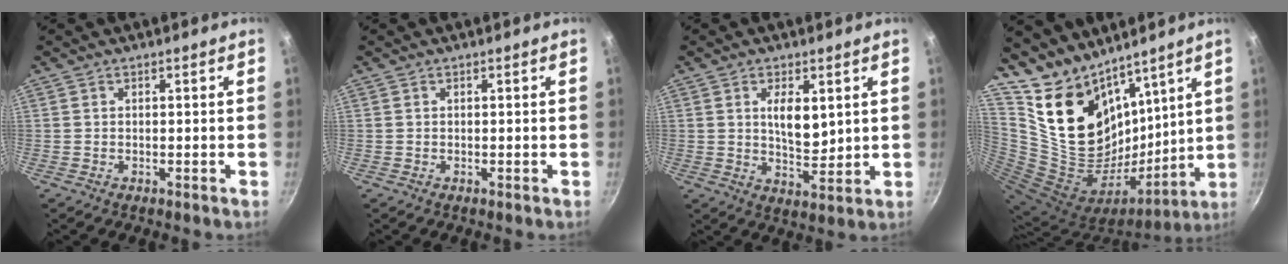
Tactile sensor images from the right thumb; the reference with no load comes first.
{"total": 0.0}
{"total": 7.2, "force": [2.1, 3.3, 6.0], "torque": [-0.089, -0.022, 0.041]}
{"total": 22.0, "force": [14.7, 12.1, 11.0], "torque": [-0.186, -0.093, 0.285]}